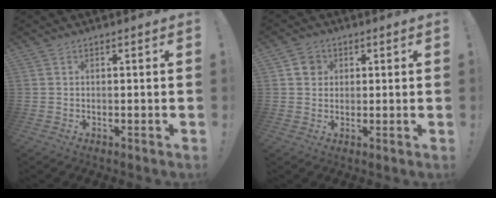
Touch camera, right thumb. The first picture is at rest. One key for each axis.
{"total": 4.7, "fx": 1.4, "fy": 4.3, "fz": 1.4, "tx": -0.009, "ty": 0.001, "tz": 0.024}